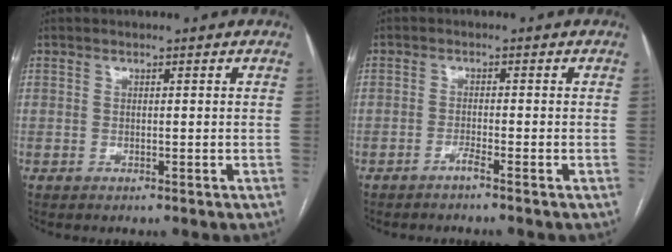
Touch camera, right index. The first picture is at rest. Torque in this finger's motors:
{"motor_torque": [0.01, -0.01, -0.01, 0.00]}